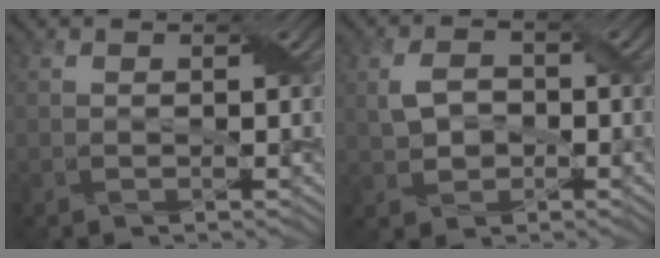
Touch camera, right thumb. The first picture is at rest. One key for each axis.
{"total": 3.1, "fx": 0.0, "fy": 2.5, "fz": 1.9, "tx": -0.045, "ty": 0.003, "tz": -0.001}